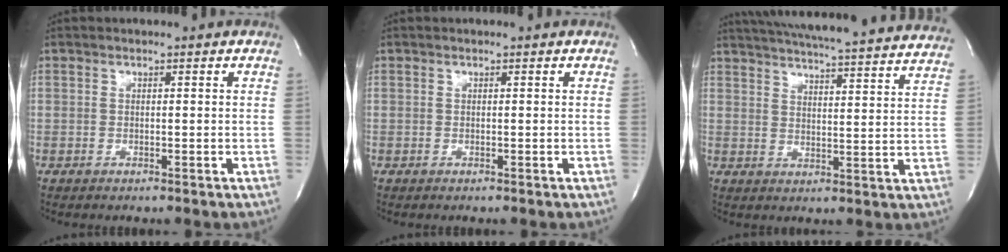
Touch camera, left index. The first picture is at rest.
{"total": 0.0}
{"total": 28.8, "force": [26.5, 2.1, 11.2], "torque": [-0.190, -0.039, 0.327]}